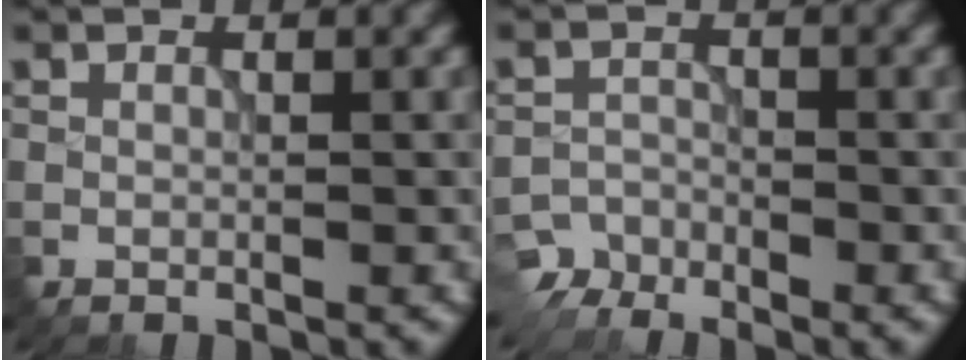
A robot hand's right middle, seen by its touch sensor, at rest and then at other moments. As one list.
[{"total": 2.8, "force": [-2.6, 1.0, -0.3], "torque": [0.010, -0.001, -0.049]}]